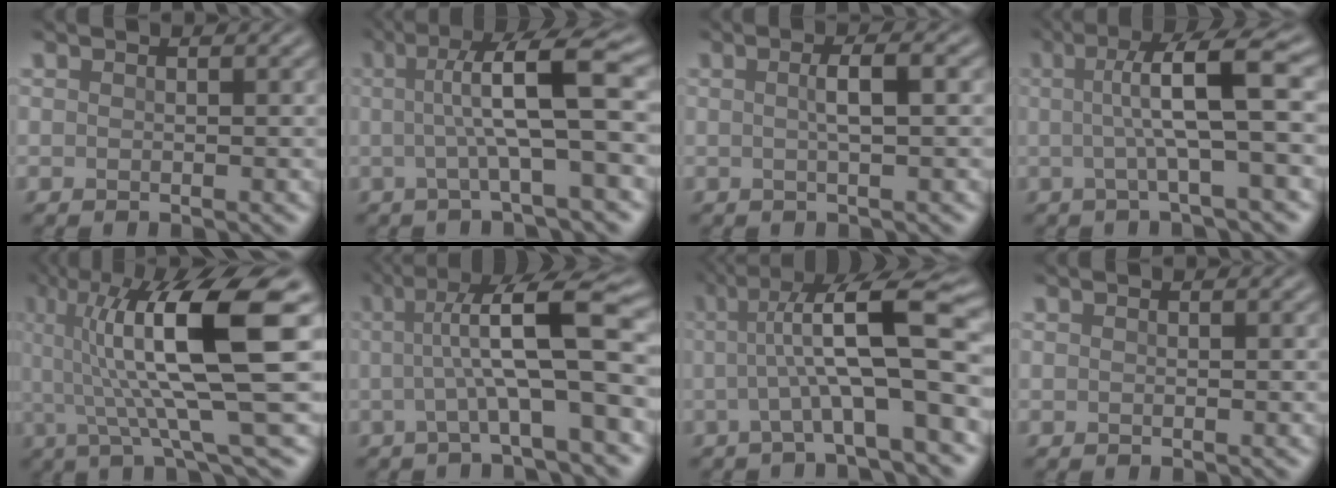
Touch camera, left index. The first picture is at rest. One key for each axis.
{"total": 7.2, "fx": 0.4, "fy": 1.2, "fz": 7.1, "tx": -0.111, "ty": 0.010, "tz": 0.004}
{"total": 2.4, "fx": 0.1, "fy": 0.5, "fz": 2.3, "tx": -0.037, "ty": 0.008, "tz": -0.001}
{"total": 6.5, "fx": 0.5, "fy": 1.1, "fz": 6.4, "tx": -0.103, "ty": 0.011, "tz": 0.004}
{"total": 12.4, "fx": 2.5, "fy": 2.5, "fz": 11.9, "tx": -0.189, "ty": 0.011, "tz": 0.049}
{"total": 9.1, "fx": 0.5, "fy": 1.7, "fz": 8.9, "tx": -0.126, "ty": 0.012, "tz": 0.002}
{"total": 10.2, "fx": 0.8, "fy": 2.1, "fz": 10.0, "tx": -0.143, "ty": 0.014, "tz": 0.009}
{"total": 0.0}